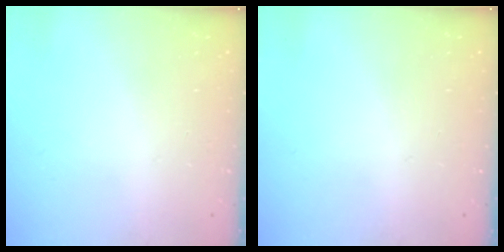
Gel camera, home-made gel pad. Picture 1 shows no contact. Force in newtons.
{"total": 0.0}